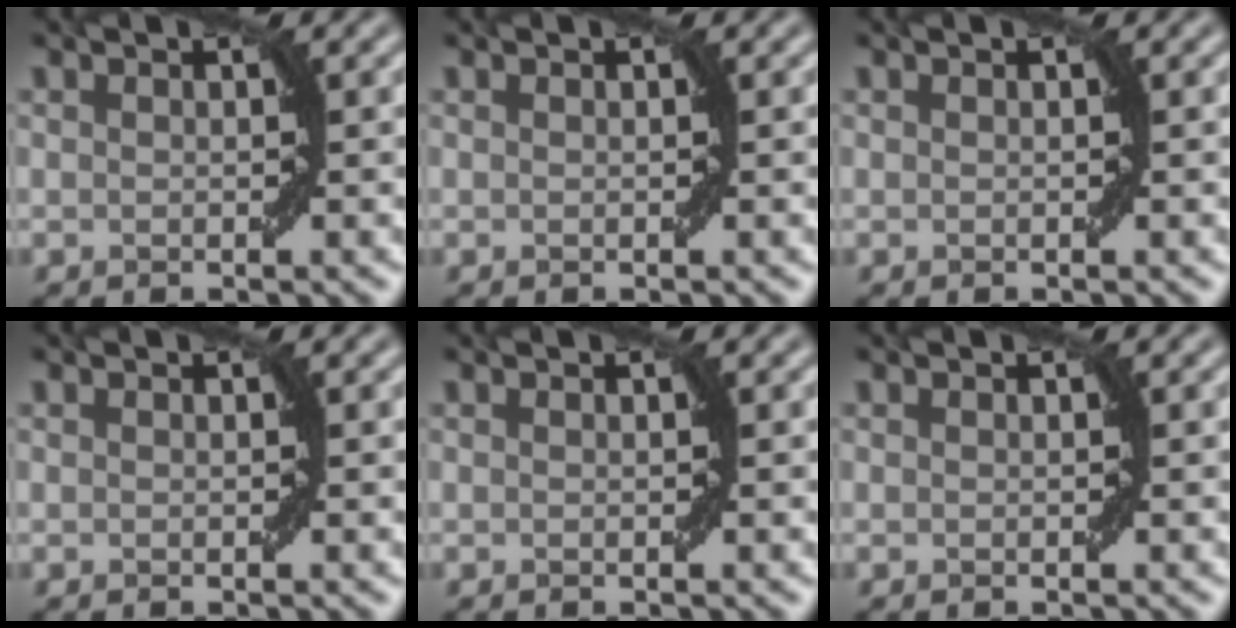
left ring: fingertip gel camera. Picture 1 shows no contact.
{"total": 0.0}
{"total": 0.0}
{"total": 0.0}
{"total": 0.0}
{"total": 0.0}